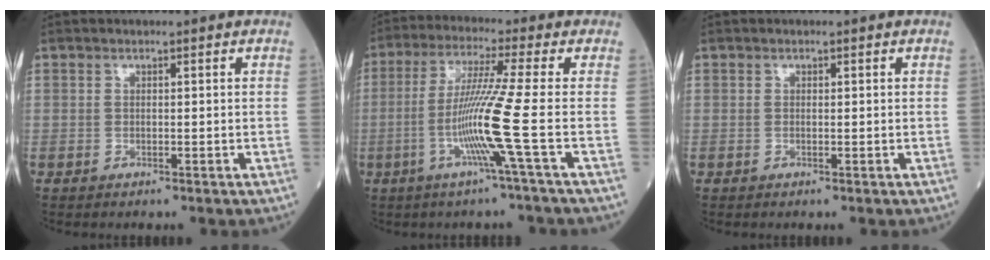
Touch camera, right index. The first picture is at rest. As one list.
[{"total": 9.7, "force": [-2.7, -2.7, 8.9], "torque": [-0.176, -0.012, -0.057]}, {"total": 0.0}]